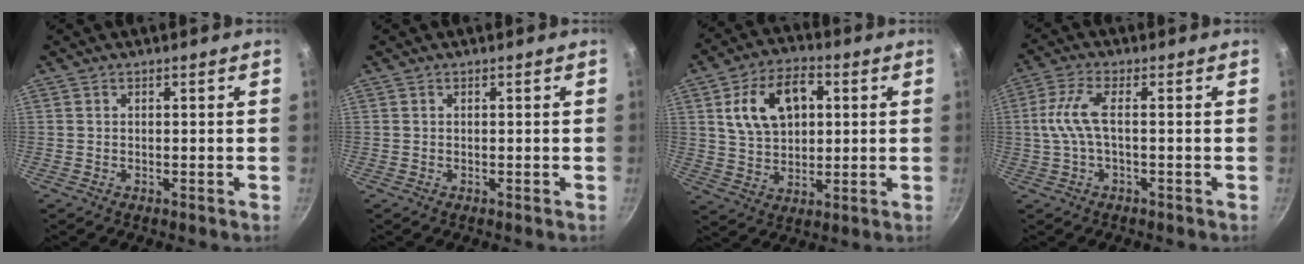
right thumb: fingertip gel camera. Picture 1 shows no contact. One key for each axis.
{"total": 0.0}
{"total": 13.5, "fx": 3.5, "fy": 8.8, "fz": 9.5, "tx": -0.138, "ty": 0.005, "tz": 0.059}
{"total": 6.1, "fx": -0.6, "fy": 1.9, "fz": 5.8, "tx": -0.141, "ty": 0.012, "tz": -0.014}